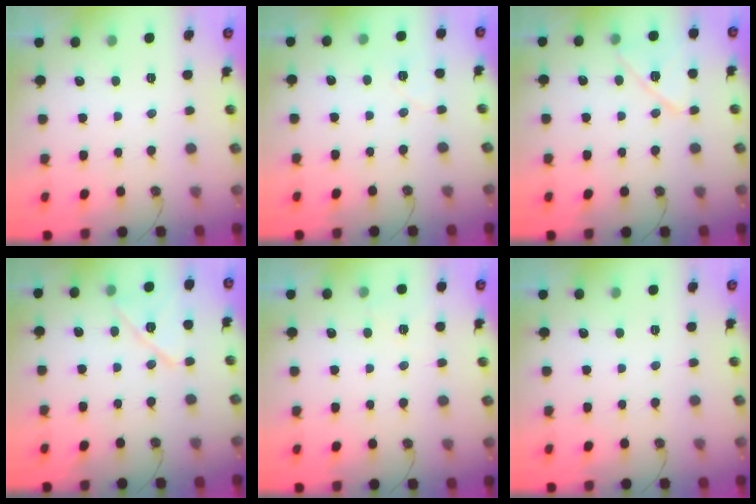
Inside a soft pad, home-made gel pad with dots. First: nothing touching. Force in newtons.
{"total": 5.7, "press": 5.1, "slide": 2.4}
{"total": 11.7, "press": 11.7, "slide": 1.1}
{"total": 12.7, "press": 9.2, "slide": 8.8}
{"total": 5.0, "press": 4.2, "slide": 2.6}
{"total": 0.0}